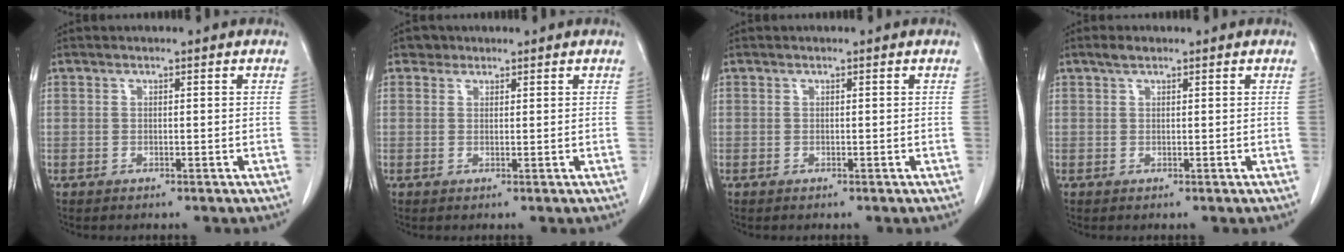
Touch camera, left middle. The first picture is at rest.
{"total": 1.5, "force": [1.0, 1.0, 0.0], "torque": [0.006, 0.004, 0.011]}
{"total": 0.0}
{"total": 1.5, "force": [1.1, 0.5, 0.8], "torque": [-0.021, 0.007, 0.021]}